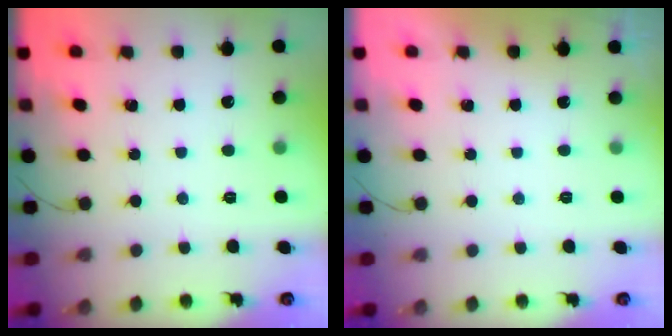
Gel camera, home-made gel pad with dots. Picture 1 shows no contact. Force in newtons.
{"total": 0.0}